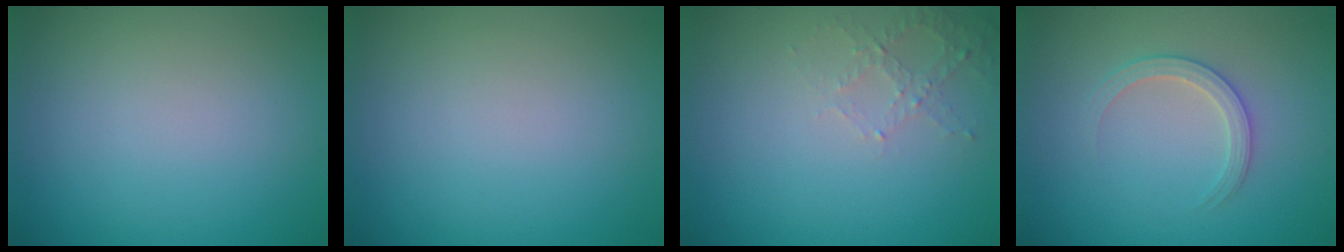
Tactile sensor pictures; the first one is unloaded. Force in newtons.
{"total": 0.0}
{"total": 1.8, "press": 1.7, "slide": 0.5}
{"total": 2.2, "press": 2.2, "slide": 0.2}